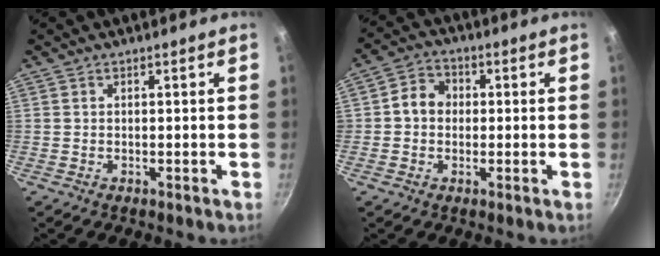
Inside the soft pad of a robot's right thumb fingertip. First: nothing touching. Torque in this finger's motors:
{"motor_torque": [-0.95, 1.57, 1.25, 0.40, 0.11]}